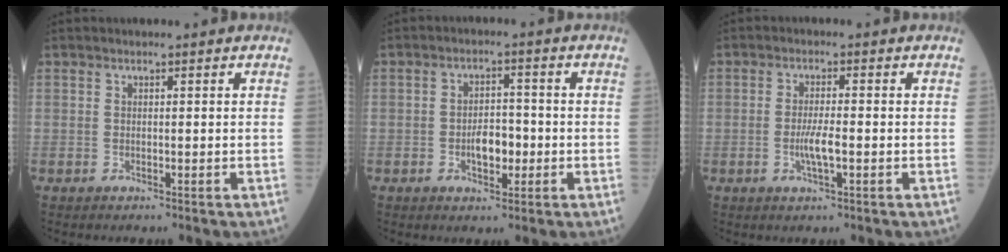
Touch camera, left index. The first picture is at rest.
{"total": 4.6, "force": [-1.2, 2.3, 3.8], "torque": [-0.065, 0.007, -0.019]}
{"total": 3.6, "force": [-0.9, 0.5, 3.5], "torque": [-0.072, -0.003, -0.018]}